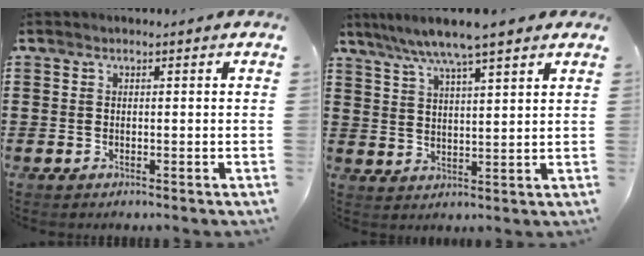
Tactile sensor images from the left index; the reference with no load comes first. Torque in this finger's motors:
{"motor_torque": [0.70, -1.09, 0.74, 0.21]}